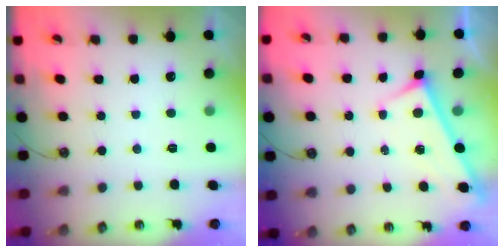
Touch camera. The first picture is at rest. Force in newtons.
{"total": 3.1, "press": 3.1, "slide": 0.3}